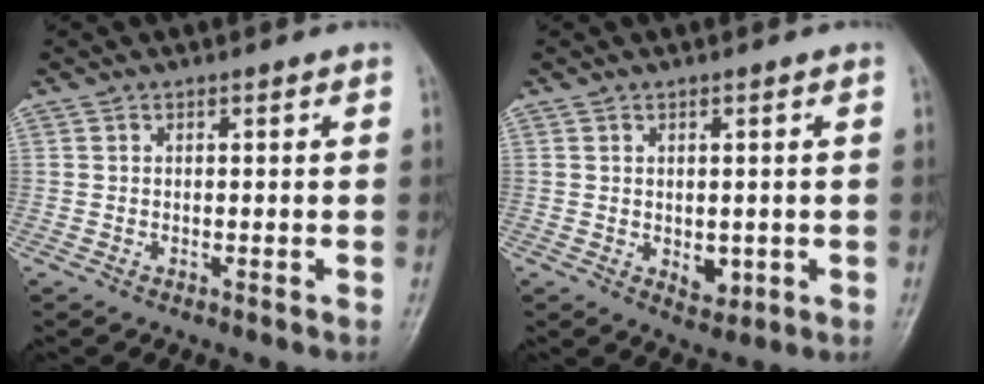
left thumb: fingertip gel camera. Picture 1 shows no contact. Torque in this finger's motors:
{"motor_torque": [0.02, 0.06, 0.09, -0.12, 0.01]}